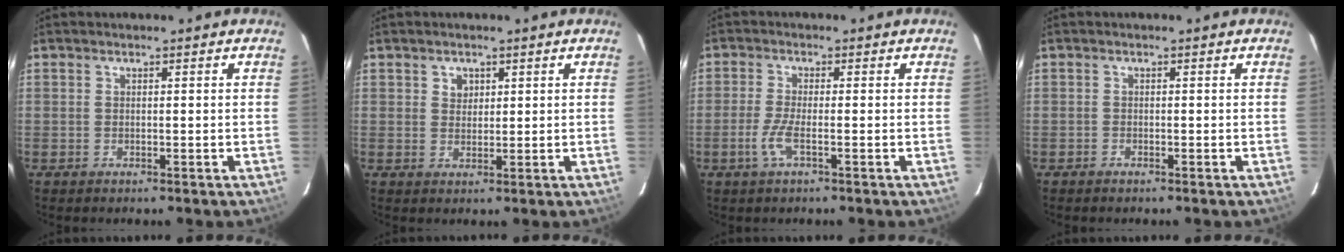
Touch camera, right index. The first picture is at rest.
{"total": 2.3, "force": [1.0, 2.0, 0.6], "torque": [-0.005, 0.007, 0.018]}
{"total": 4.0, "force": [-1.6, 0.4, 3.7], "torque": [-0.084, -0.005, -0.035]}
{"total": 0.6, "force": [-0.6, 0.2, 0.1], "torque": [-0.003, 0.001, -0.012]}